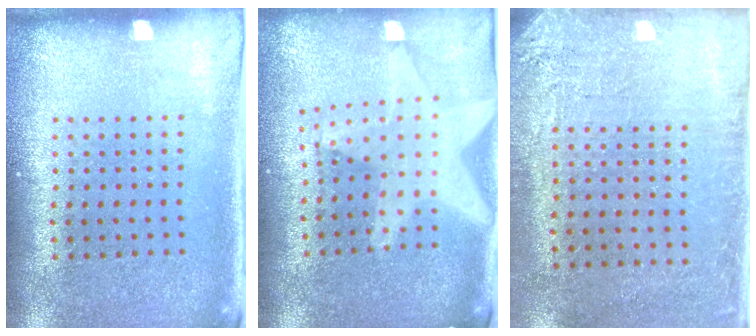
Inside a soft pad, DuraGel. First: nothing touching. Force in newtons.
{"total": 1.9, "press": 1.6, "slide": 1.0}
{"total": 2.7, "press": 2.4, "slide": 1.3}